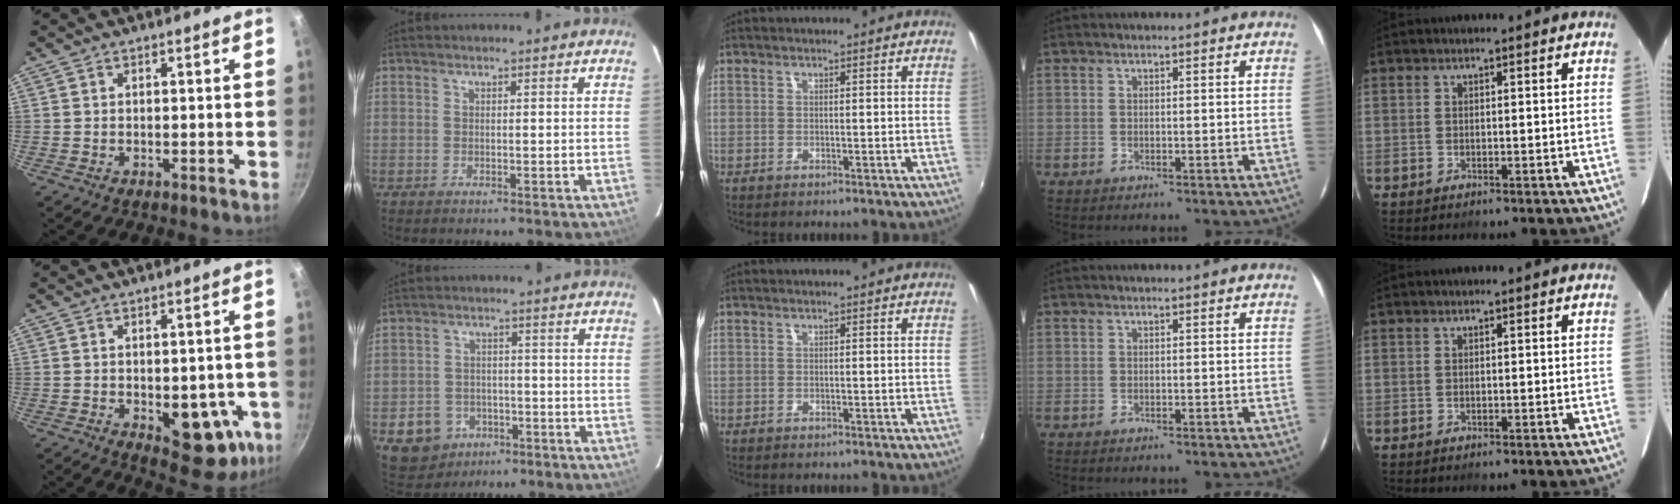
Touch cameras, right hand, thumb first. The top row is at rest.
{"thumb": {"total": 13.0, "force": [-3.6, 6.9, 10.4], "torque": [-0.080, 0.001, -0.035]}, "index": {"total": 8.7, "force": [-4.3, 7.2, 2.2], "torque": [-0.069, 0.019, -0.054]}}